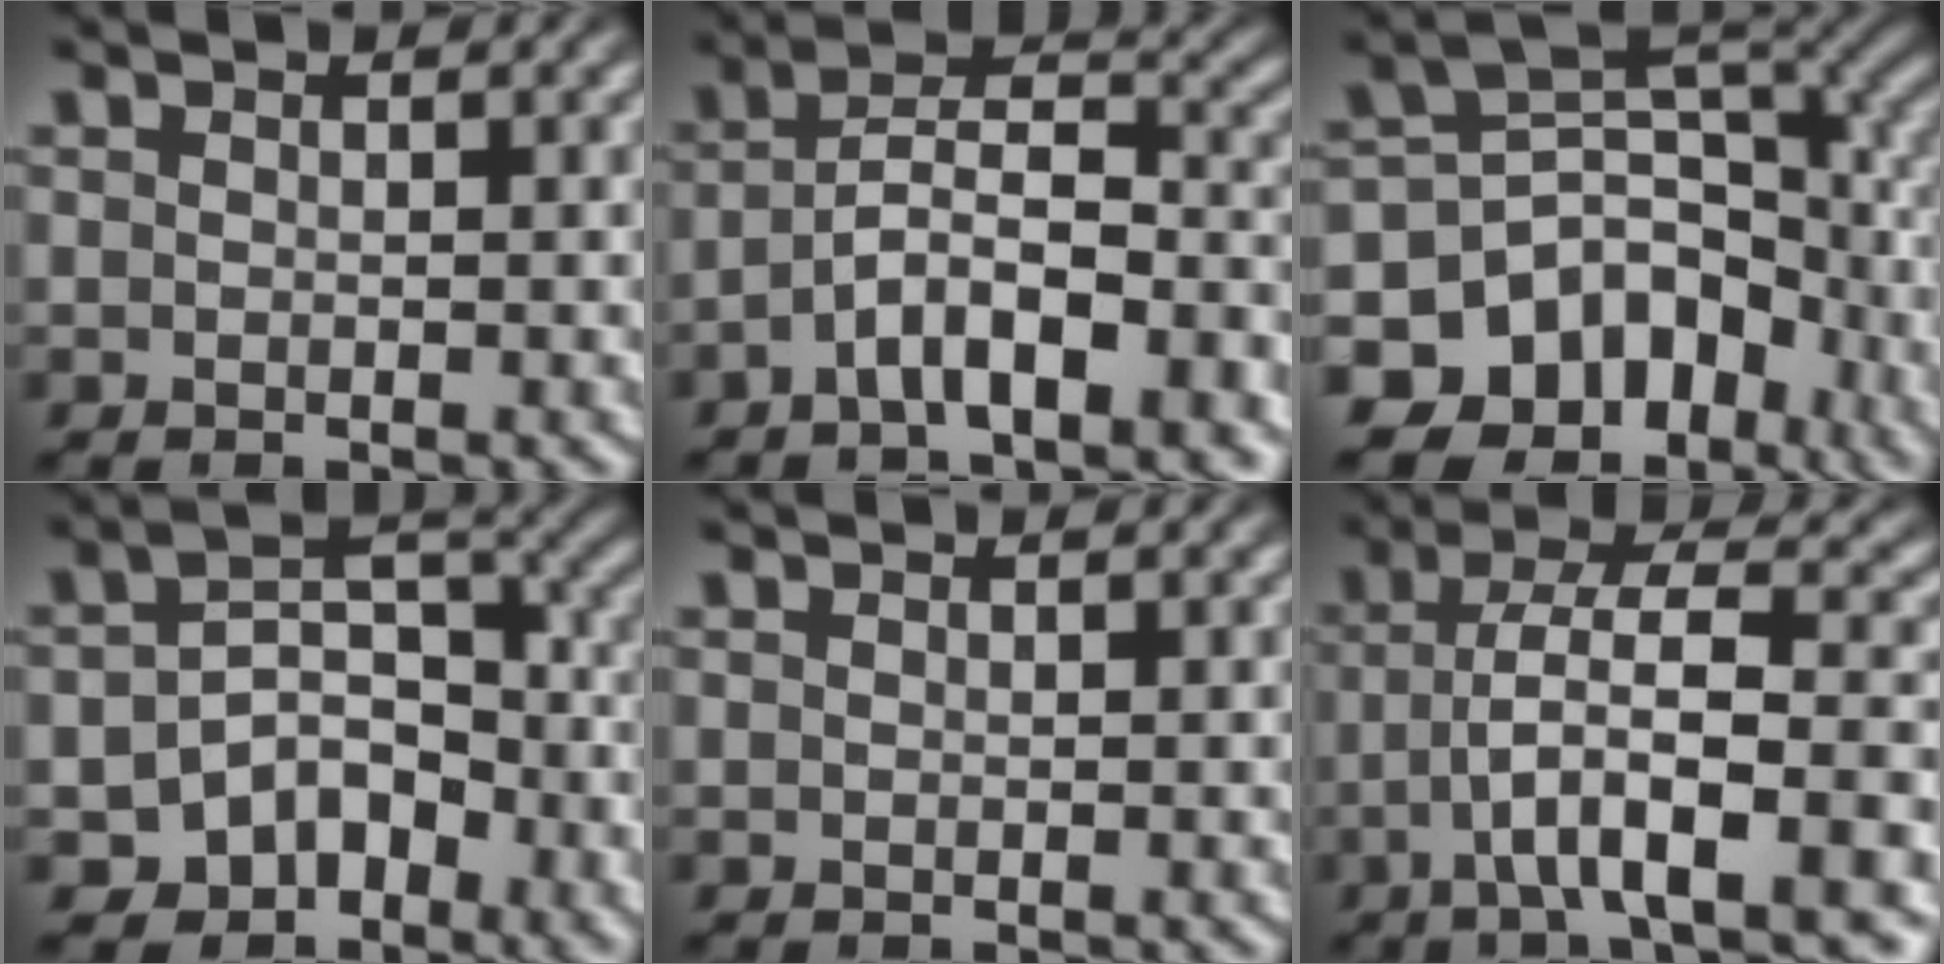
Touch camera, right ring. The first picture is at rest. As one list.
[{"total": 7.2, "force": [-3.2, 3.9, 5.1], "torque": [-0.077, -0.011, -0.051]}, {"total": 17.7, "force": [-4.4, 13.5, 10.6], "torque": [-0.187, -0.052, -0.059]}, {"total": 10.8, "force": [-4.6, 8.5, 4.9], "torque": [-0.108, -0.047, -0.062]}, {"total": 0.0}, {"total": 7.8, "force": [-0.5, 2.9, 7.2], "torque": [-0.104, 0.001, -0.007]}]